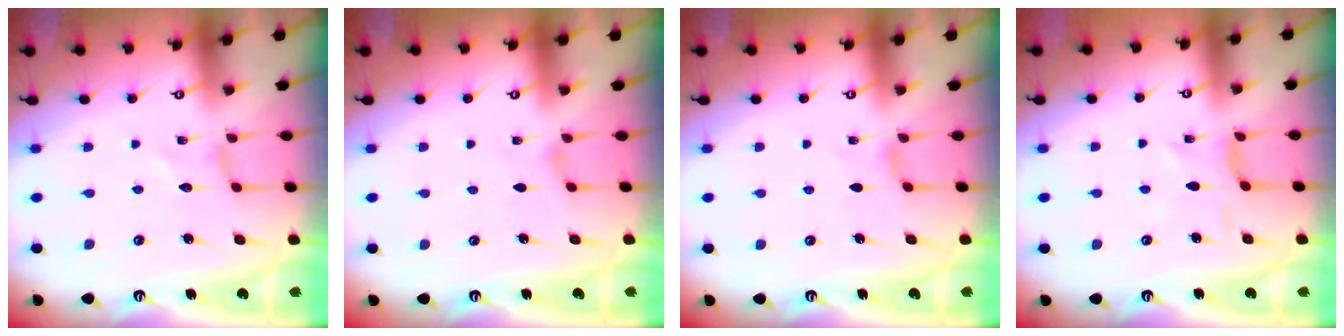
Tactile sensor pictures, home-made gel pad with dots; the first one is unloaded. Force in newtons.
{"total": 1.5, "press": 1.4, "slide": 0.3}
{"total": 0.9, "press": 0.9, "slide": 0.2}
{"total": 2.4, "press": 2.4, "slide": 0.6}